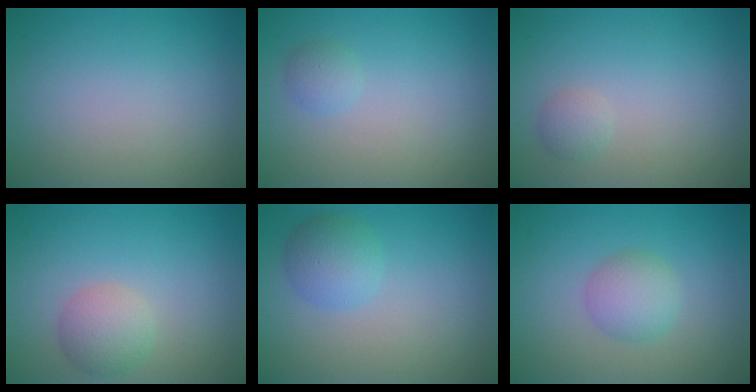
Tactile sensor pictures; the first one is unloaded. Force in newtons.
{"total": 1.1, "press": 1.1, "slide": 0.1}
{"total": 1.1, "press": 1.1, "slide": 0.0}
{"total": 2.7, "press": 2.7, "slide": 0.1}
{"total": 2.7, "press": 2.7, "slide": 0.1}
{"total": 2.6, "press": 2.6, "slide": 0.0}